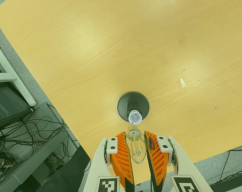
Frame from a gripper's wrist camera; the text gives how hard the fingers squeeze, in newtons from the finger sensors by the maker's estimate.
{"total": 21.4, "left": 25.7, "right": 17.2}